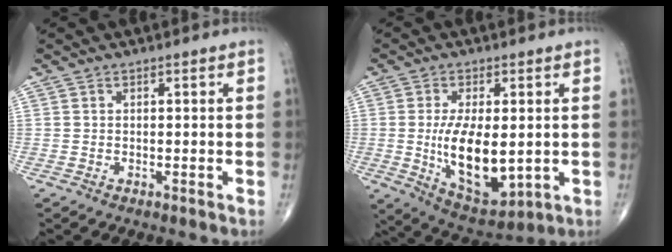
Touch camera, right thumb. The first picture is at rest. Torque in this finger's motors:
{"motor_torque": [2.35, 2.66, 1.21, -0.07, 0.13]}